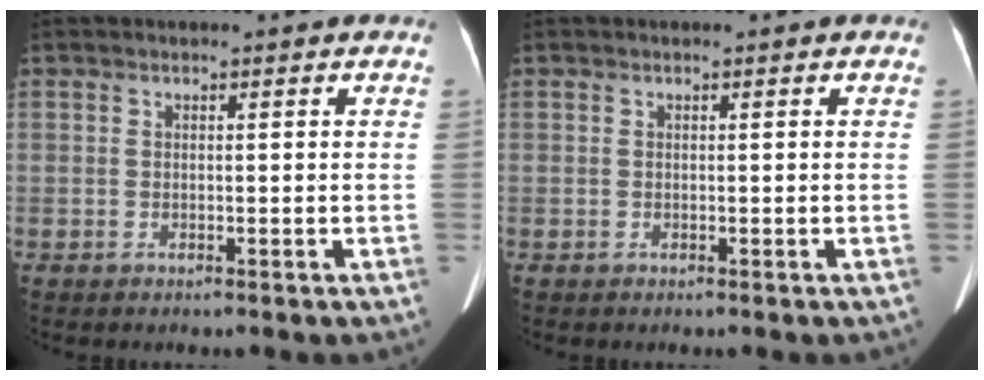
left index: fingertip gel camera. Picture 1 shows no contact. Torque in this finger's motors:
{"motor_torque": [0.01, 0.00, 0.03, 0.00]}